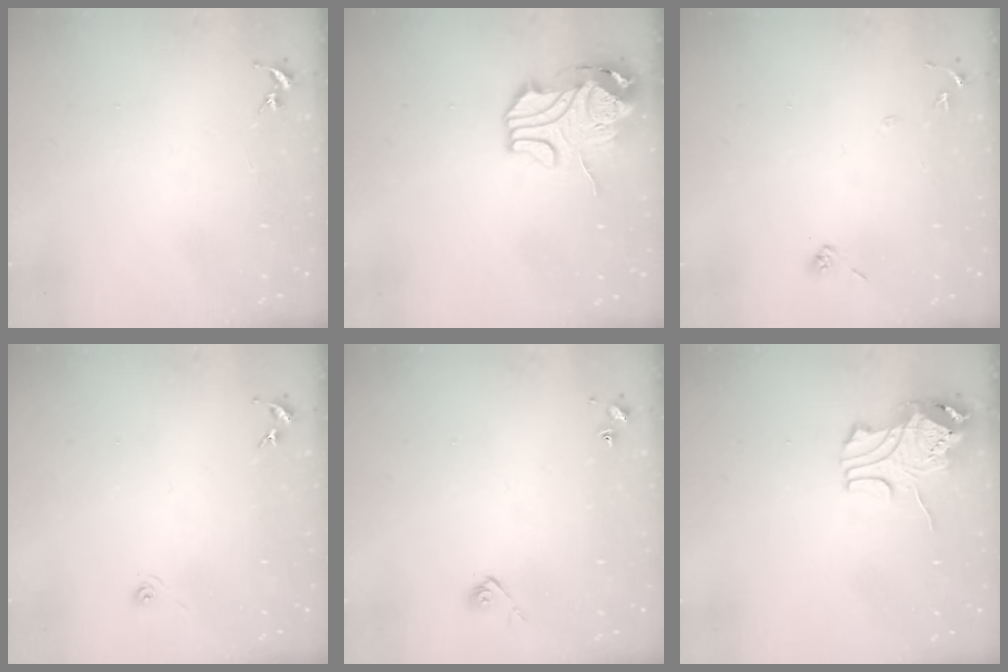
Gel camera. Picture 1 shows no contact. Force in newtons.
{"total": 11.8, "press": 11.7, "slide": 1.5}
{"total": 6.3, "press": 6.2, "slide": 1.0}
{"total": 3.2, "press": 2.7, "slide": 1.7}
{"total": 5.2, "press": 5.1, "slide": 0.6}
{"total": 9.1, "press": 9.0, "slide": 1.5}